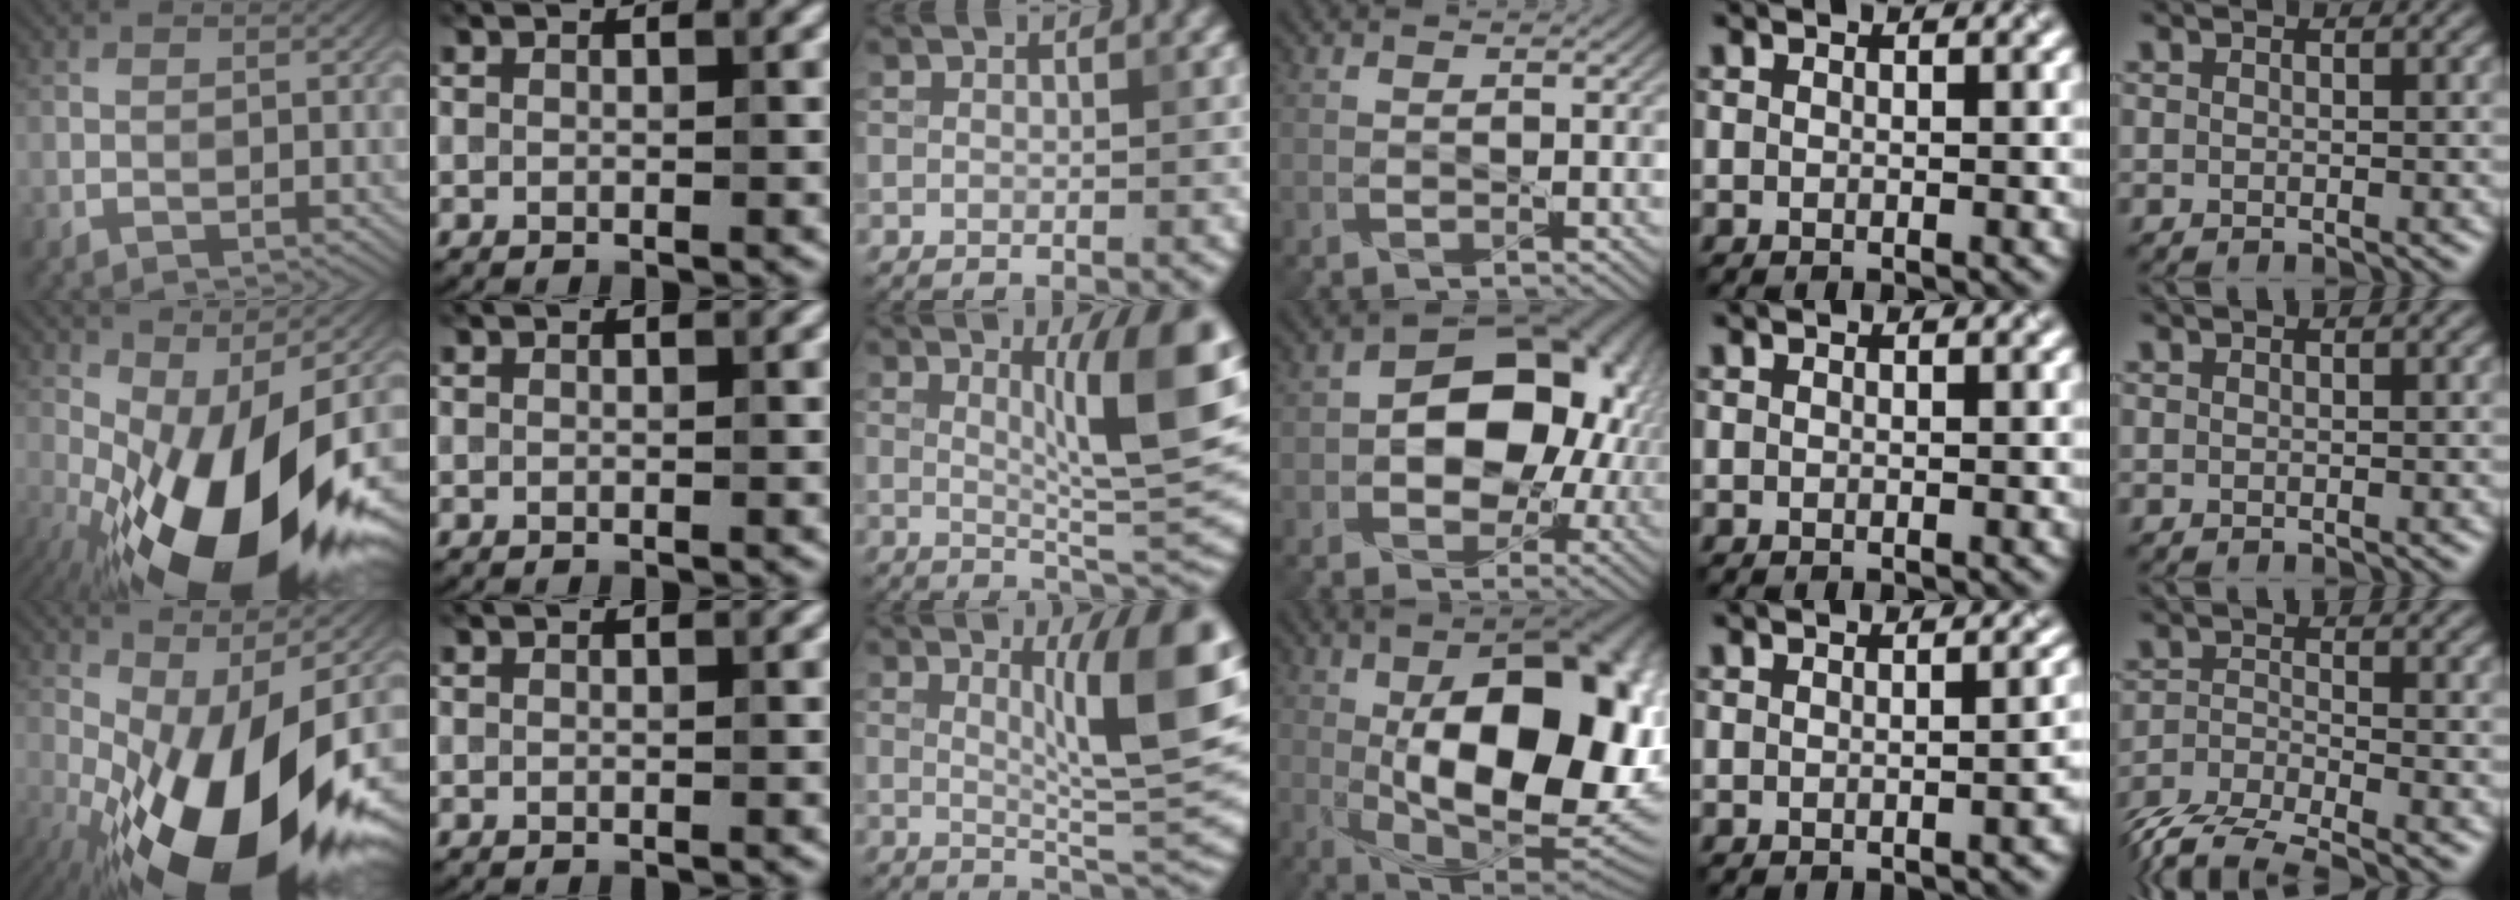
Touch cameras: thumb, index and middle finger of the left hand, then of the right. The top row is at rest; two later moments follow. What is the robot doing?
{"motion": "assemble", "object": "connector and pipe"}